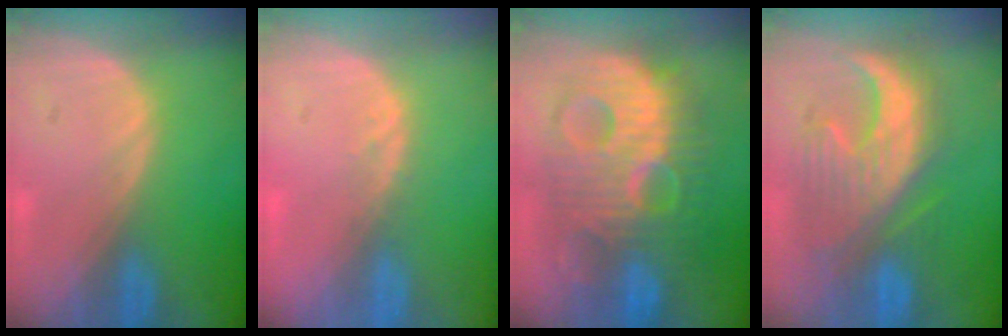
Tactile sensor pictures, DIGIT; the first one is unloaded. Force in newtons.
{"total": 1.3, "press": 1.2, "slide": 0.6}
{"total": 13.4, "press": 13.4, "slide": 1.2}
{"total": 10.5, "press": 10.2, "slide": 2.5}